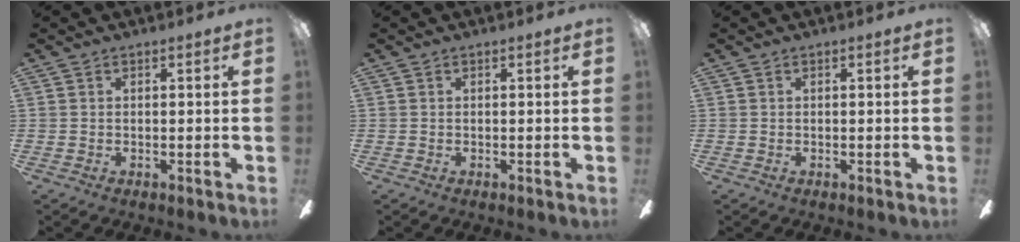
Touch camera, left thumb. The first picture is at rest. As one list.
[{"total": 0.0}, {"total": 0.0}]